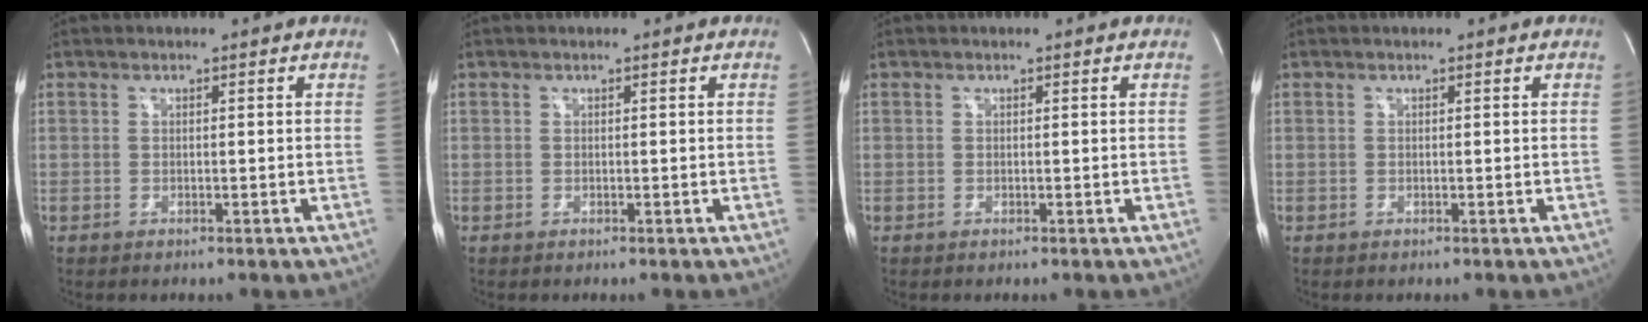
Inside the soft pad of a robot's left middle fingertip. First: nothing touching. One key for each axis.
{"total": 0.0}
{"total": 0.0}
{"total": 0.0}